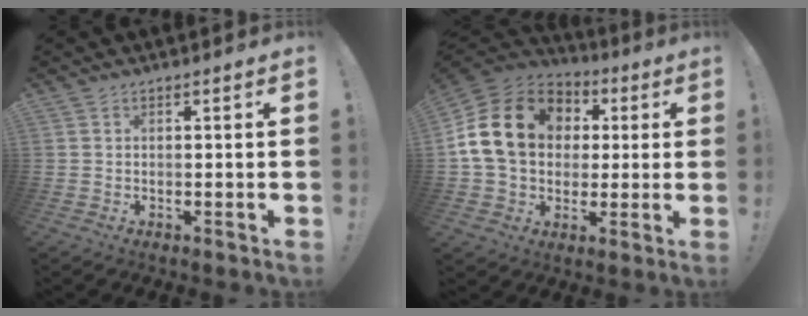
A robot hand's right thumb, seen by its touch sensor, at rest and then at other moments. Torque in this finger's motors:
{"motor_torque": [2.50, 2.50, 0.15, 0.12, 0.25]}